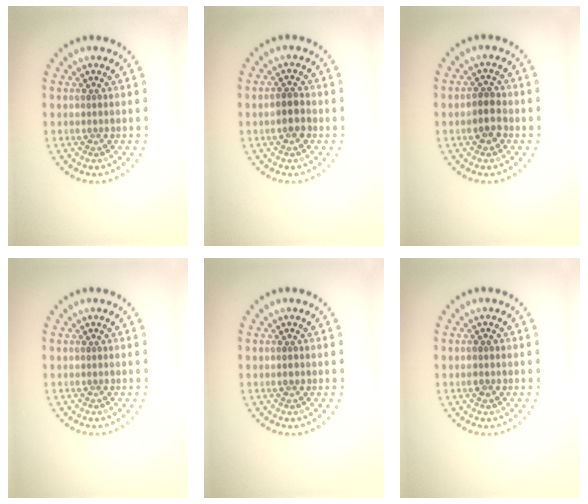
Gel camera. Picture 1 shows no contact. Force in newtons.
{"total": 2.2, "press": 2.1, "slide": 0.6}
{"total": 2.3, "press": 2.2, "slide": 0.6}
{"total": 0.0}
{"total": 0.8, "press": 0.8, "slide": 0.1}
{"total": 1.0, "press": 1.0, "slide": 0.3}